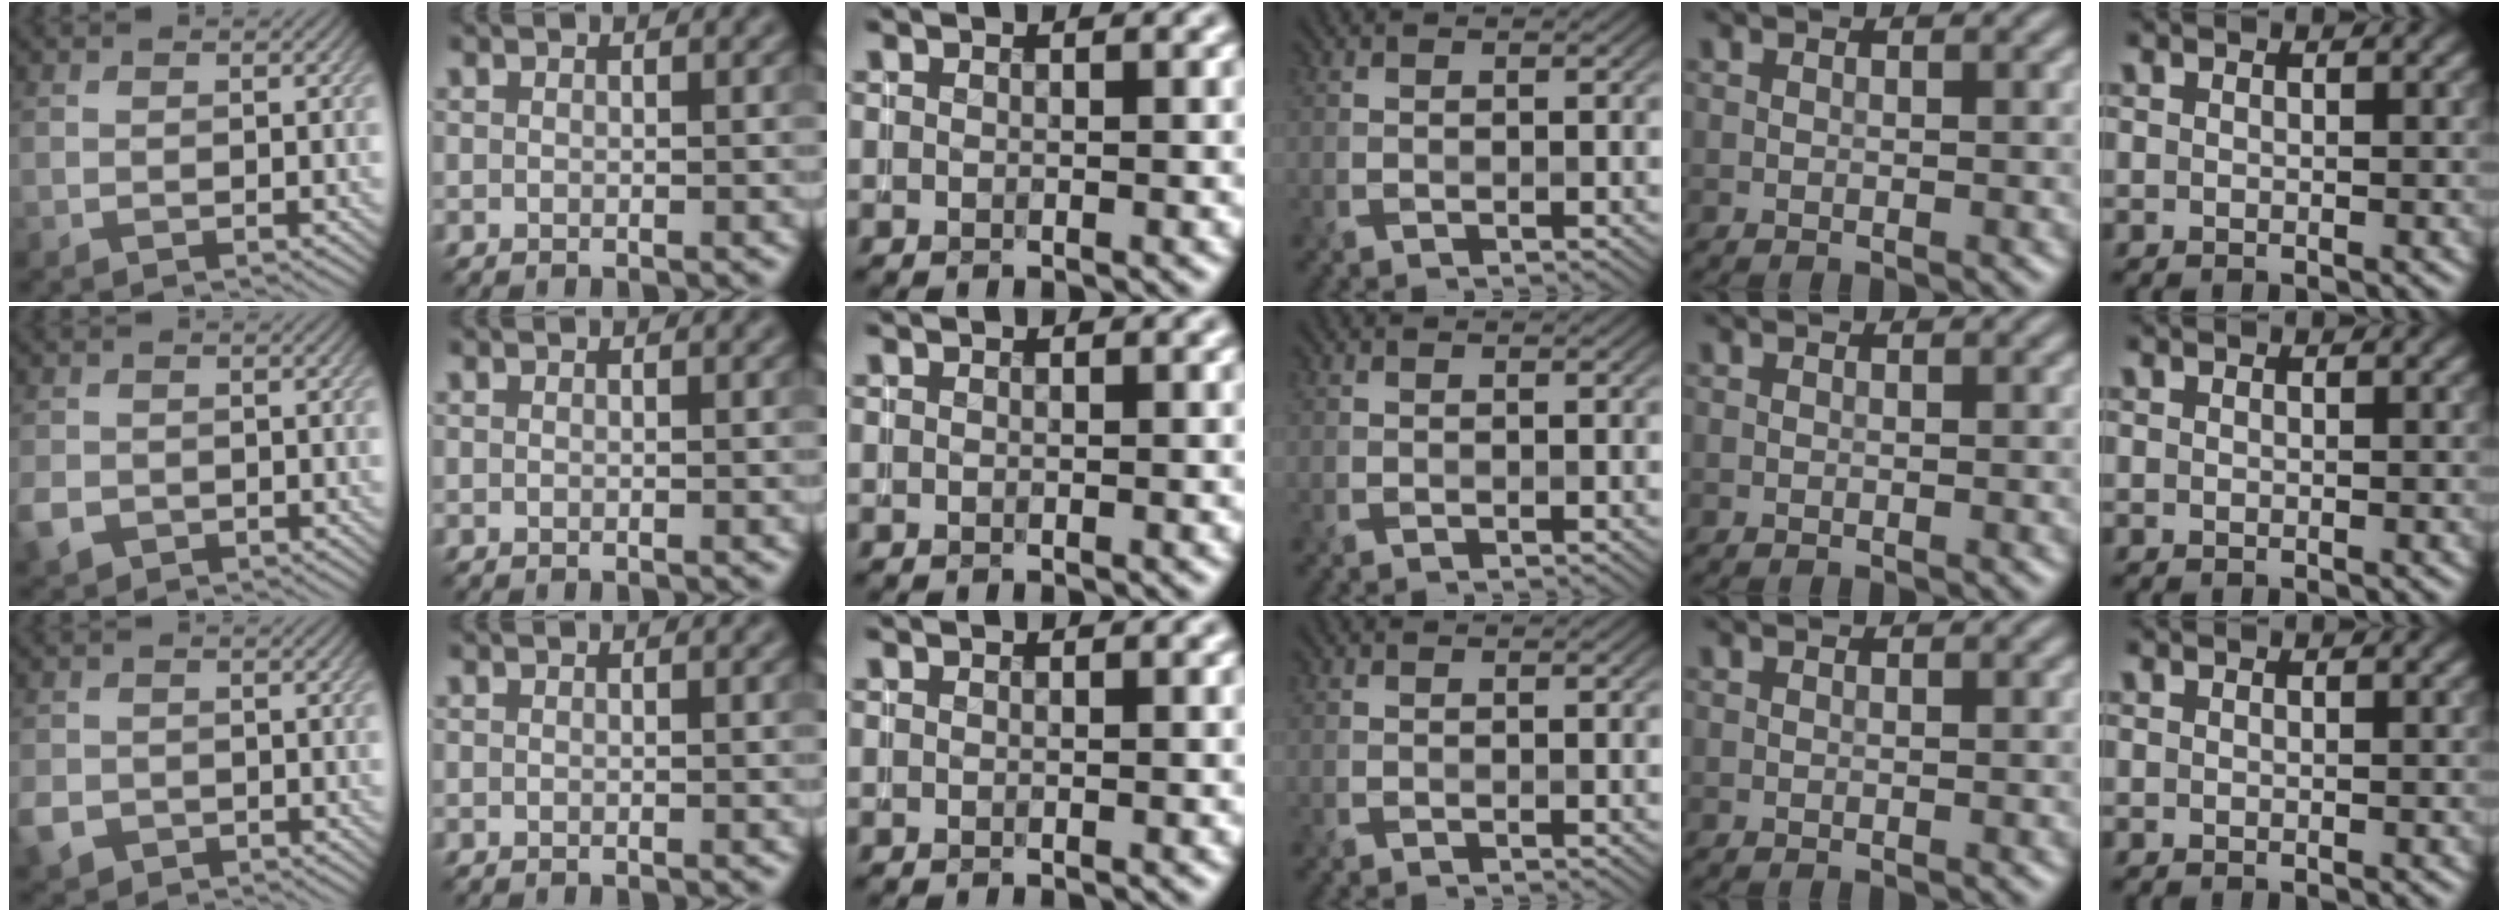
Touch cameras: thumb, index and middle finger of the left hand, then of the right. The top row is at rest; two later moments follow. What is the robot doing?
{"motion": "insert", "object": "file holder"}